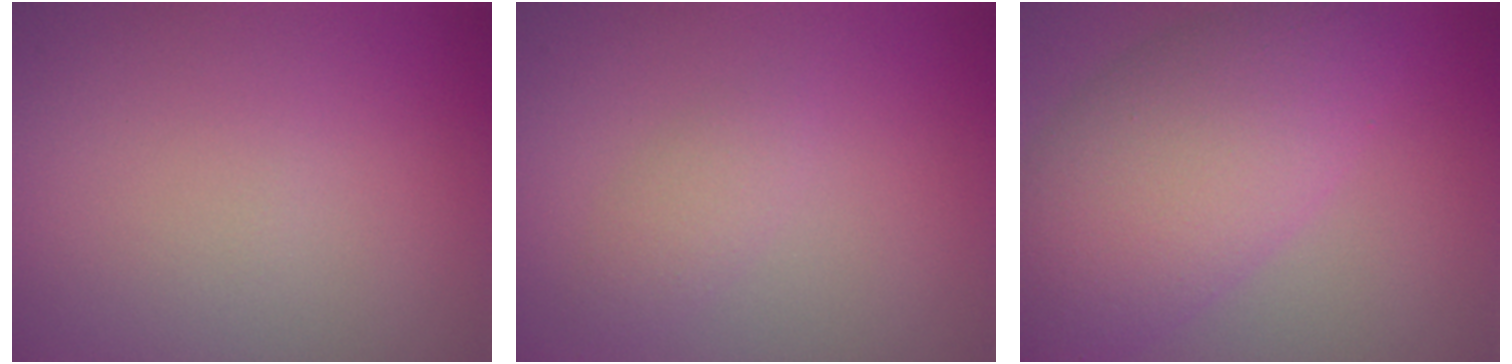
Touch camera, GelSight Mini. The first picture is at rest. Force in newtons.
{"total": 1.3, "press": 1.3, "slide": 0.0}
{"total": 8.1, "press": 8.1, "slide": 0.1}